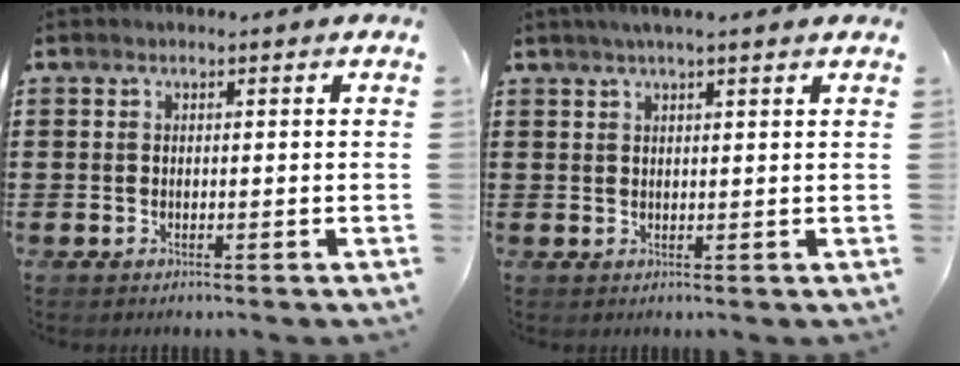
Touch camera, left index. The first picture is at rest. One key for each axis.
{"total": 2.4, "fx": 1.8, "fy": -0.1, "fz": 1.5, "tx": -0.032, "ty": 0.004, "tz": 0.033}